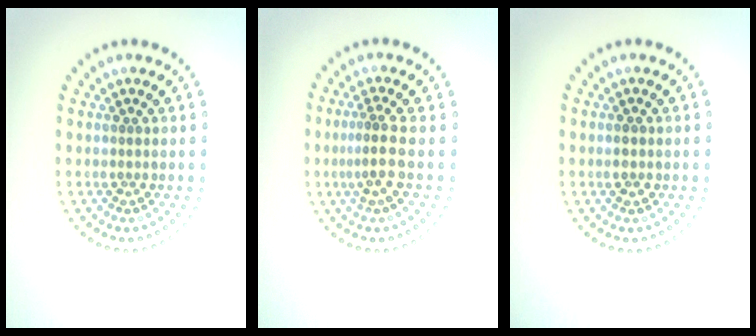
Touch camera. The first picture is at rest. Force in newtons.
{"total": 2.3, "press": 1.8, "slide": 1.4}
{"total": 1.3, "press": 1.3, "slide": 0.2}